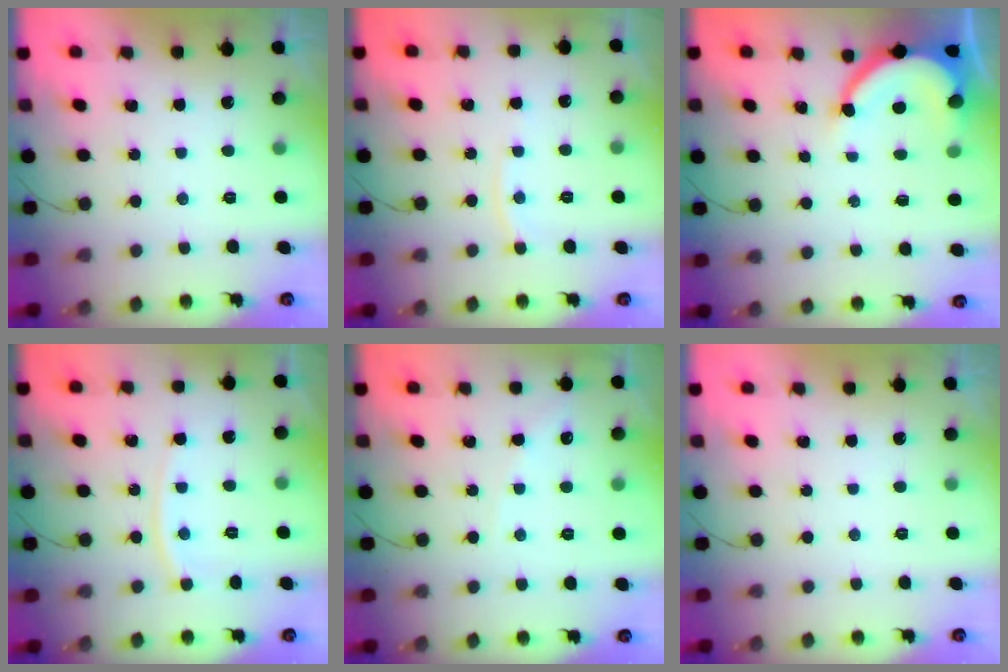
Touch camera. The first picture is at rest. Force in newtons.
{"total": 4.5, "press": 4.4, "slide": 0.5}
{"total": 8.7, "press": 8.7, "slide": 0.8}
{"total": 5.4, "press": 5.4, "slide": 0.9}
{"total": 3.6, "press": 3.6, "slide": 0.5}
{"total": 0.0}